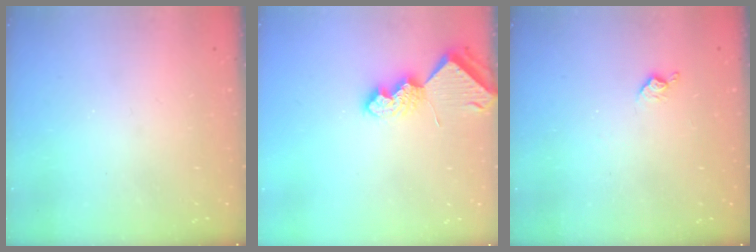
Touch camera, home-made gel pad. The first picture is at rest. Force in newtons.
{"total": 7.3, "press": 7.2, "slide": 0.9}
{"total": 5.9, "press": 5.9, "slide": 0.8}